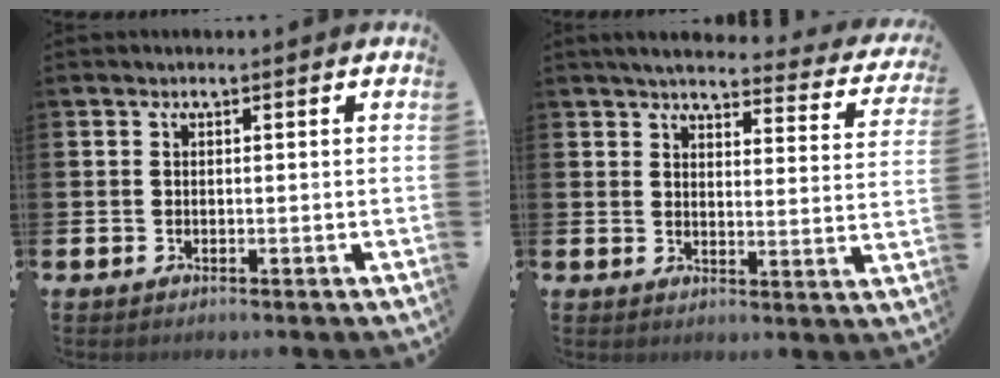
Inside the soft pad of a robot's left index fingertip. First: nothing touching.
{"total": 3.9, "force": [3.5, 0.8, 1.4], "torque": [-0.035, -0.029, 0.053]}